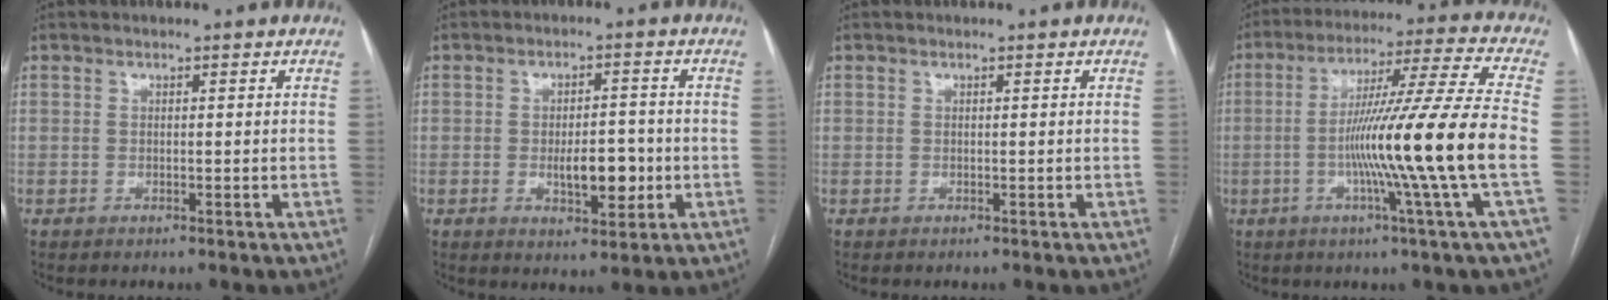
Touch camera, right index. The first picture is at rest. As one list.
[{"total": 6.6, "force": [-1.4, 2.6, 5.9], "torque": [-0.093, -0.001, -0.016]}, {"total": 0.0}, {"total": 18.0, "force": [-3.8, -3.2, 17.3], "torque": [-0.291, -0.013, -0.075]}]